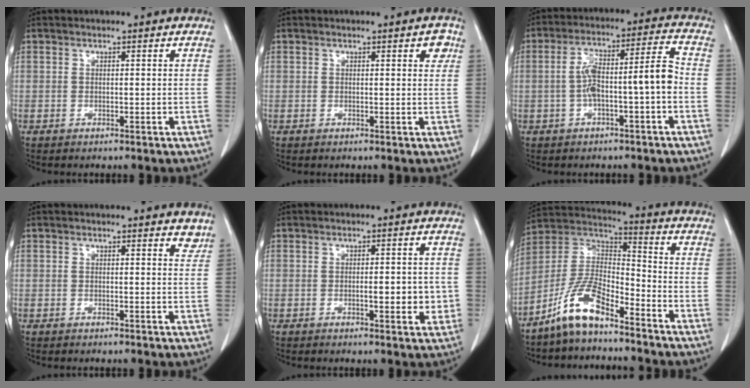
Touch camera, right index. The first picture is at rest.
{"total": 2.0, "force": [1.0, 0.7, 1.6], "torque": [-0.011, 0.000, 0.008]}
{"total": 9.2, "force": [-1.8, 1.2, 8.9], "torque": [-0.157, 0.038, -0.029]}
{"total": 3.0, "force": [2.7, 1.0, 0.9], "torque": [0.003, -0.010, 0.018]}
{"total": 4.4, "force": [-0.7, 1.4, 4.1], "torque": [-0.055, -0.001, -0.007]}
{"total": 10.6, "force": [-7.7, 3.1, 6.5], "torque": [-0.145, 0.018, -0.153]}